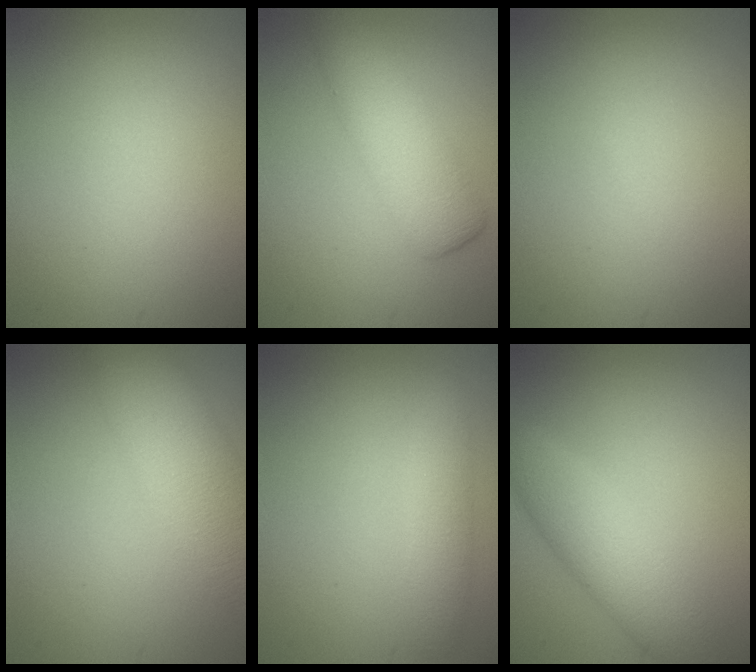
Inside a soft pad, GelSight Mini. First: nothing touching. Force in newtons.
{"total": 4.7, "press": 4.7, "slide": 0.1}
{"total": 0.0}
{"total": 8.4, "press": 8.4, "slide": 0.4}
{"total": 2.5, "press": 2.5, "slide": 0.1}
{"total": 4.5, "press": 4.5, "slide": 0.2}